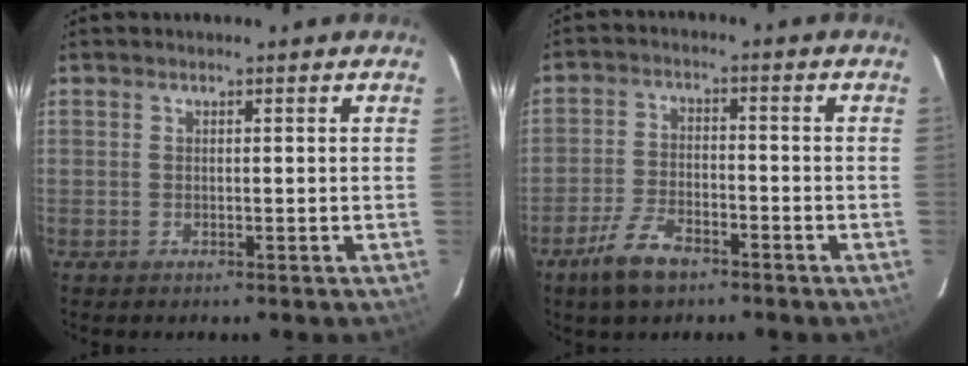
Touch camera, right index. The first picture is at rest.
{"total": 7.7, "force": [-5.2, 3.3, 4.5], "torque": [-0.111, -0.001, -0.098]}